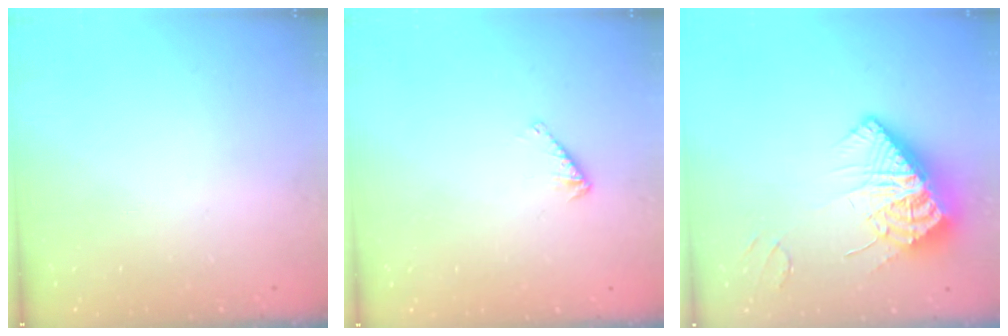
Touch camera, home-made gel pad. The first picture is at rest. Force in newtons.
{"total": 2.5, "press": 2.5, "slide": 0.4}
{"total": 14.4, "press": 14.3, "slide": 1.6}